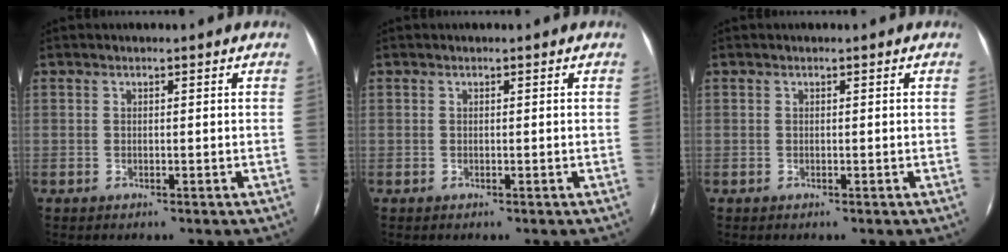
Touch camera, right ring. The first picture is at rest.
{"total": 0.0}
{"total": 0.0}